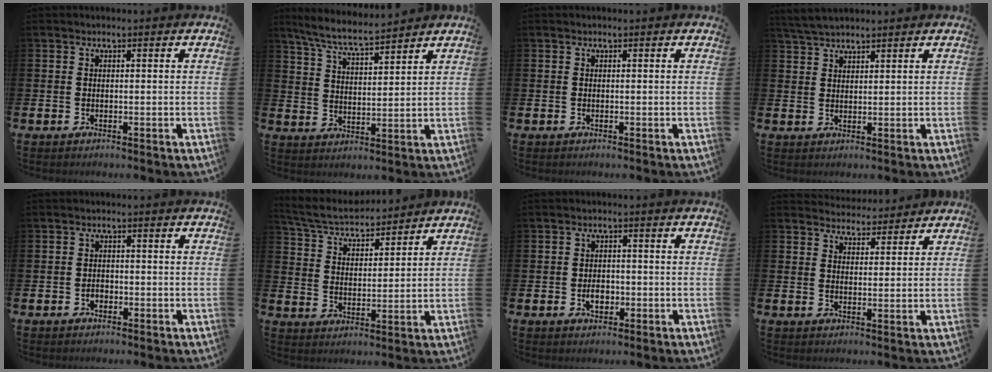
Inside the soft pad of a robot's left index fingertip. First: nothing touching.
{"total": 6.7, "force": [6.3, 0.5, 2.2], "torque": [-0.066, -0.034, 0.112]}
{"total": 0.0}
{"total": 3.5, "force": [3.3, 0.7, 0.9], "torque": [-0.025, -0.008, 0.061]}
{"total": 1.3, "force": [-0.6, 1.0, 0.6], "torque": [-0.013, 0.004, -0.015]}
{"total": 5.4, "force": [5.2, 1.1, 1.0], "torque": [-0.049, -0.031, 0.090]}
{"total": 2.6, "force": [-0.8, 1.8, 1.7], "torque": [-0.017, -0.003, -0.020]}
{"total": 3.9, "force": [3.7, 0.9, -0.4], "torque": [-0.004, -0.020, 0.068]}